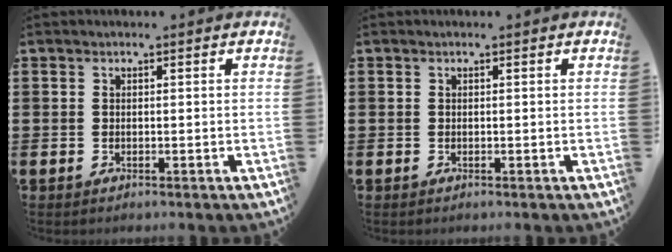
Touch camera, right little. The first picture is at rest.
{"total": 0.0}